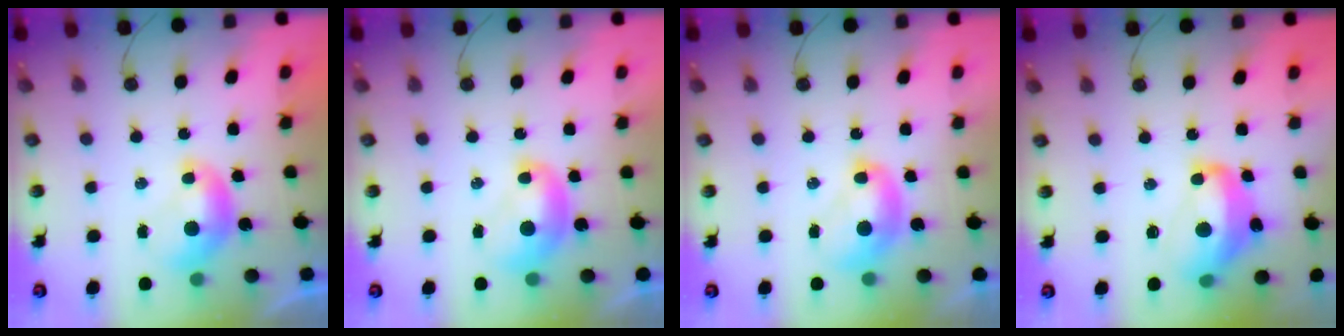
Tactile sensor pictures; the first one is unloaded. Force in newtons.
{"total": 1.8, "press": 1.8, "slide": 0.2}
{"total": 2.4, "press": 2.4, "slide": 0.3}
{"total": 8.7, "press": 8.5, "slide": 1.5}